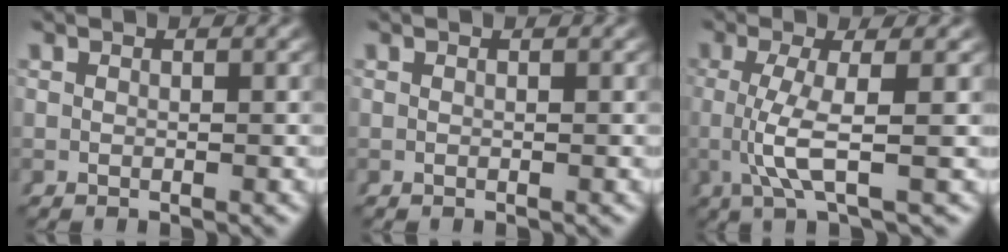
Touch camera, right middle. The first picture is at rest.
{"total": 0.0}
{"total": 4.3, "force": [0.2, -0.2, 4.3], "torque": [-0.089, -0.013, 0.012]}